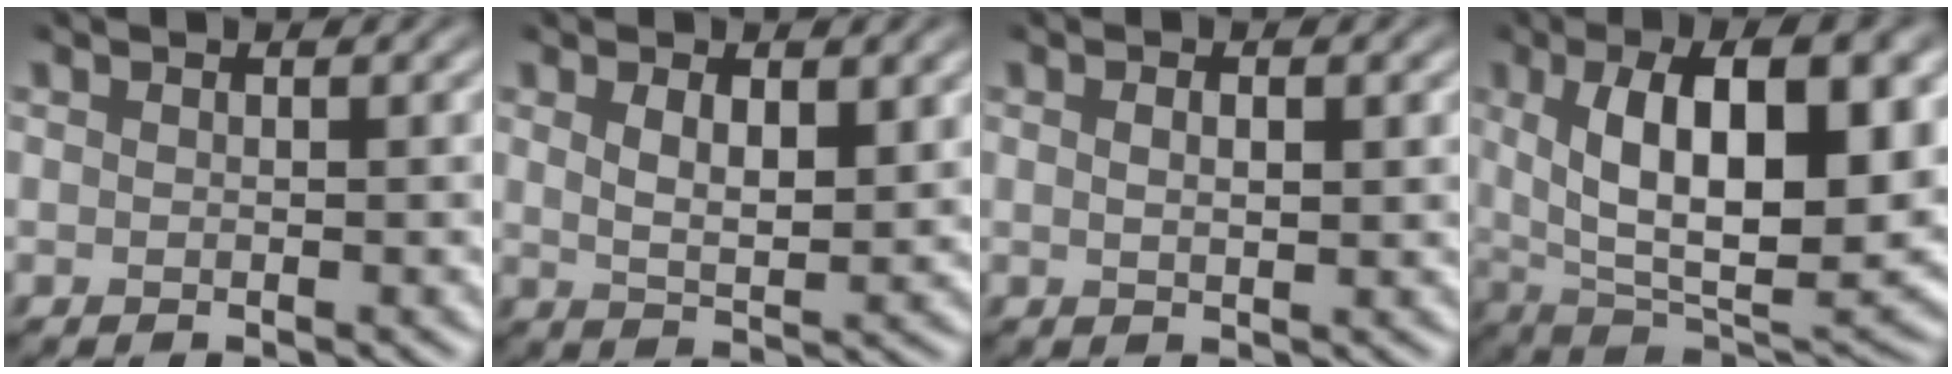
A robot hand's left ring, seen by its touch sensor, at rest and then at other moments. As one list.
[{"total": 3.2, "force": [0.4, 1.3, 2.9], "torque": [-0.066, -0.018, 0.020]}, {"total": 1.3, "force": [-0.2, 0.4, 1.2], "torque": [-0.020, -0.004, 0.003]}, {"total": 13.3, "force": [1.6, 6.2, 11.6], "torque": [-0.178, -0.012, 0.036]}]